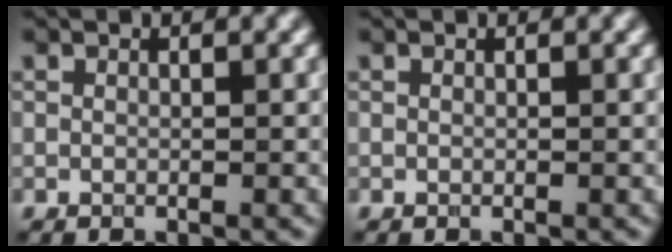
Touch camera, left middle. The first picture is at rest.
{"total": 0.0}